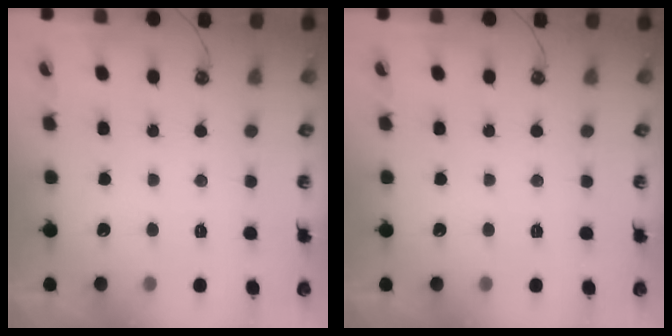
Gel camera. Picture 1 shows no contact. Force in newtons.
{"total": 0.0}